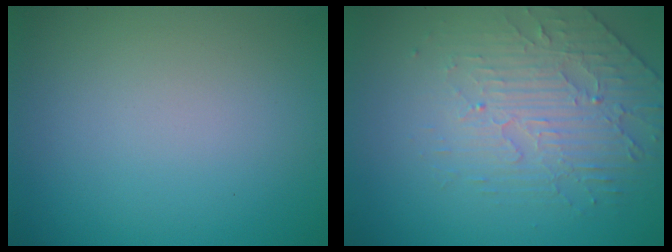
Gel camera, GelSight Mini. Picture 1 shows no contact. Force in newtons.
{"total": 4.6, "press": 3.3, "slide": 3.1}